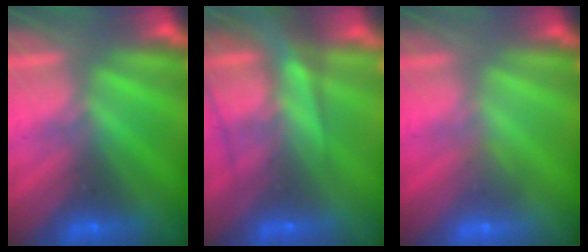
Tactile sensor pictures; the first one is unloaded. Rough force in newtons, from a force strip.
{"total": 7.4}
{"total": 2.8}